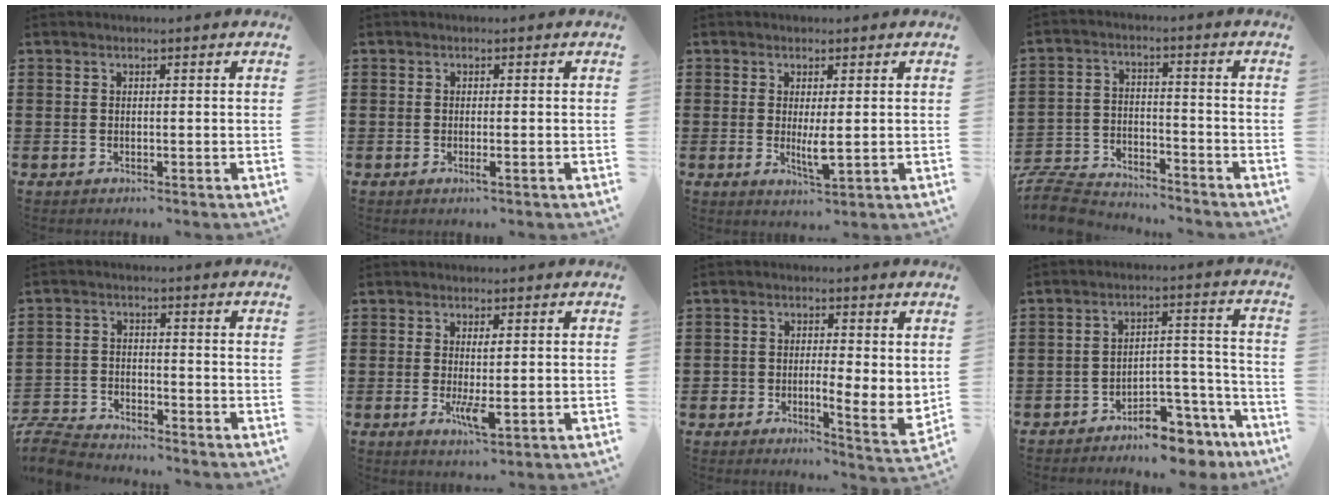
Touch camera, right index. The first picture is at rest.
{"total": 1.1, "force": [-0.3, -0.1, 1.0], "torque": [-0.019, -0.005, -0.004]}
{"total": 3.4, "force": [-0.1, 0.5, 3.4], "torque": [-0.069, -0.007, -0.003]}
{"total": 7.2, "force": [-7.1, 1.1, 1.1], "torque": [-0.036, 0.010, -0.144]}
{"total": 5.0, "force": [-4.9, 0.6, 0.6], "torque": [-0.031, 0.000, -0.105]}
{"total": 3.8, "force": [-0.6, 0.9, 3.6], "torque": [-0.076, -0.007, -0.014]}
{"total": 3.4, "force": [0.1, 2.3, 2.6], "torque": [-0.051, -0.009, -0.002]}
{"total": 6.7, "force": [-6.3, 1.5, 1.8], "torque": [-0.024, 0.024, -0.119]}